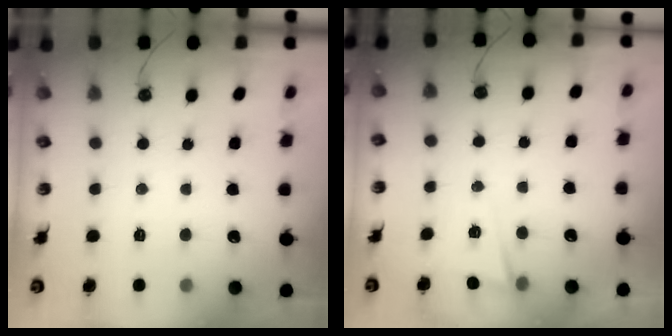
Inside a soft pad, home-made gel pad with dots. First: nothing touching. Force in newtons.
{"total": 4.4, "press": 4.1, "slide": 1.7}